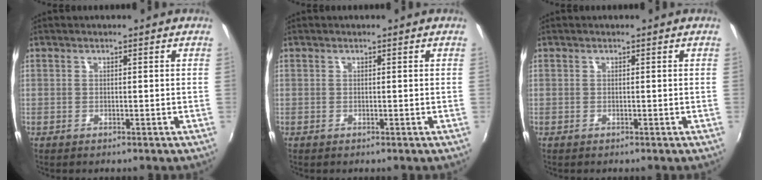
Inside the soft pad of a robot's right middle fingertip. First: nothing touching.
{"total": 0.0}
{"total": 0.0}